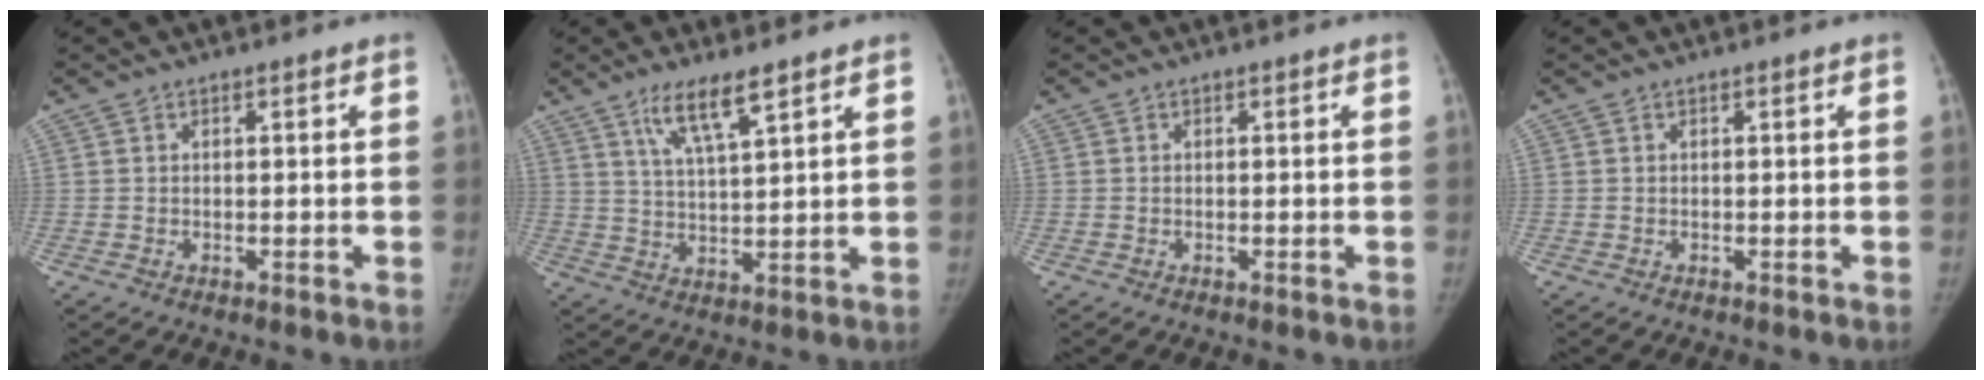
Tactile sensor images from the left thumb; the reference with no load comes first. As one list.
[{"total": 7.4, "force": [4.8, 1.1, 5.5], "torque": [-0.101, -0.027, 0.095]}, {"total": 0.0}, {"total": 0.0}]